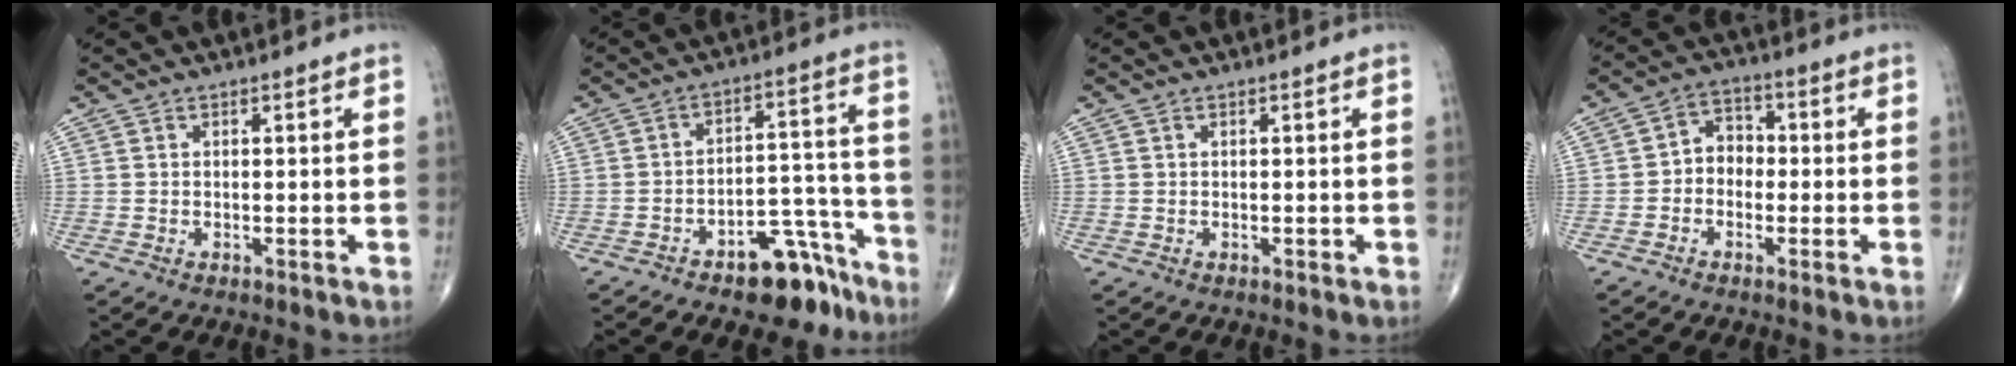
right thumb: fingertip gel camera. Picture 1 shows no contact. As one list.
[{"total": 11.3, "force": [-7.7, 5.3, 6.2], "torque": [-0.046, 0.081, -0.111]}, {"total": 0.0}, {"total": 5.4, "force": [-0.9, 4.4, 3.1], "torque": [-0.020, 0.025, -0.031]}]